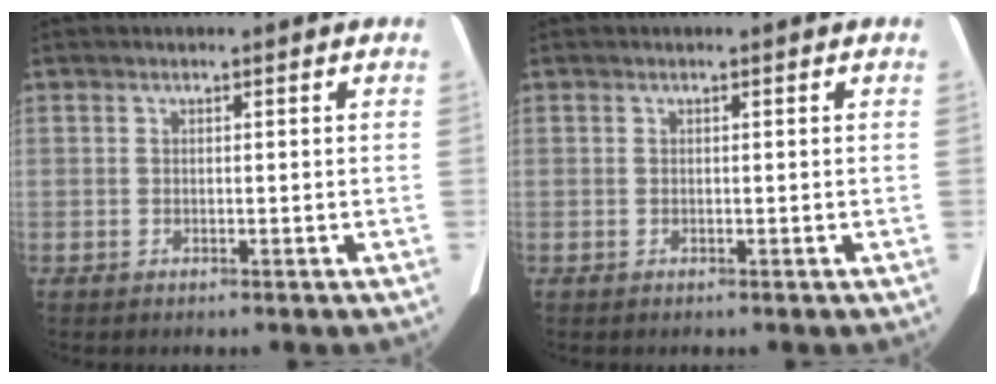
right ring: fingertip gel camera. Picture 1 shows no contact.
{"total": 0.0}